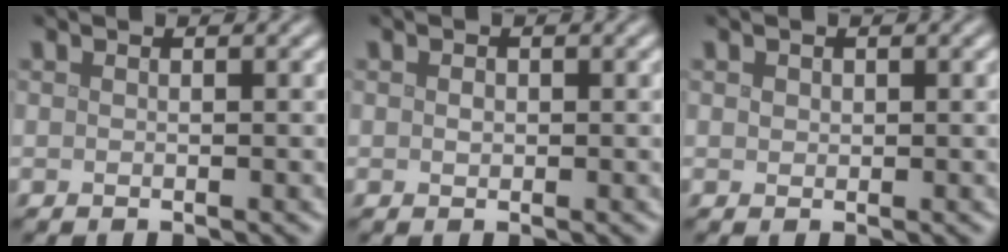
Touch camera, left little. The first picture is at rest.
{"total": 0.7, "force": [0.1, 0.6, 0.4], "torque": [-0.007, -0.002, 0.000]}
{"total": 0.7, "force": [0.3, 0.6, 0.2], "torque": [-0.002, -0.002, 0.004]}